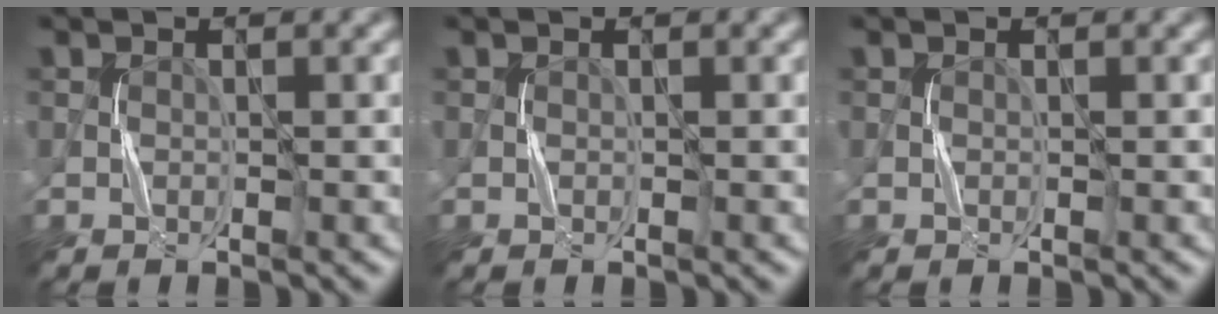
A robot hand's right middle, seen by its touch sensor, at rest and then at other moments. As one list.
[{"total": 0.0}, {"total": 0.0}]